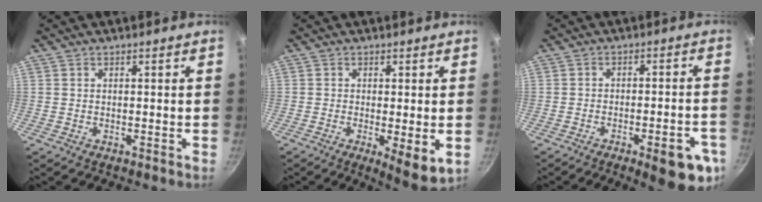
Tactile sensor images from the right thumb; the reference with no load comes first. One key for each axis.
{"total": 6.8, "fx": -1.2, "fy": 1.9, "fz": 6.4, "tx": -0.088, "ty": -0.018, "tz": -0.011}
{"total": 12.1, "fx": -5.6, "fy": 3.8, "fz": 10.0, "tx": -0.095, "ty": 0.027, "tz": -0.065}